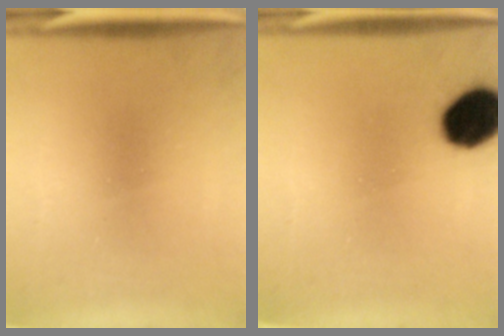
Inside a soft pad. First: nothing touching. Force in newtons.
{"total": 13.1}